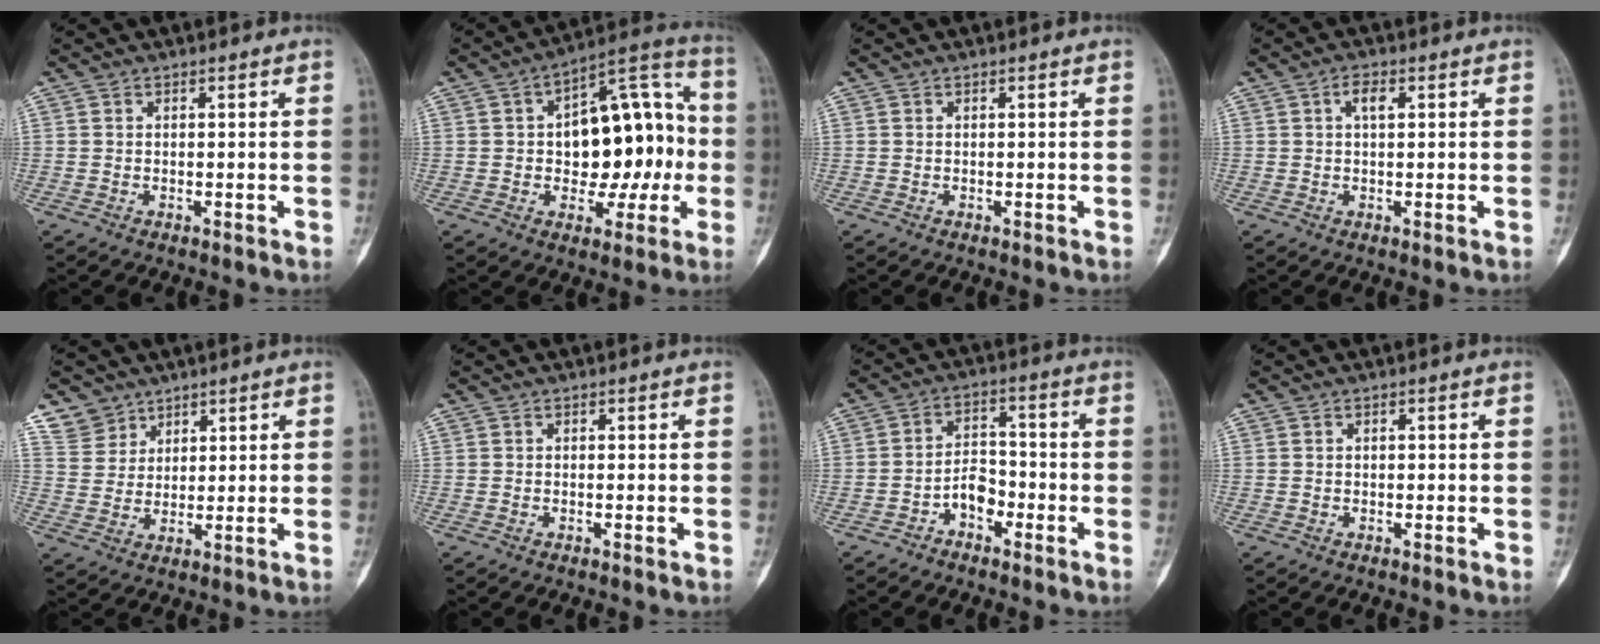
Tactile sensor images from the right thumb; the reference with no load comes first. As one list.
[{"total": 18.9, "force": [-0.6, 11.0, 15.4], "torque": [-0.164, 0.041, -0.004]}, {"total": 0.0}, {"total": 2.7, "force": [0.9, 1.4, 2.2], "torque": [-0.038, 0.003, 0.013]}, {"total": 5.3, "force": [4.0, 3.5, -0.6], "torque": [0.035, -0.026, 0.079]}, {"total": 0.0}, {"total": 5.4, "force": [-2.8, 3.3, 3.1], "torque": [-0.037, 0.034, -0.057]}, {"total": 0.0}]